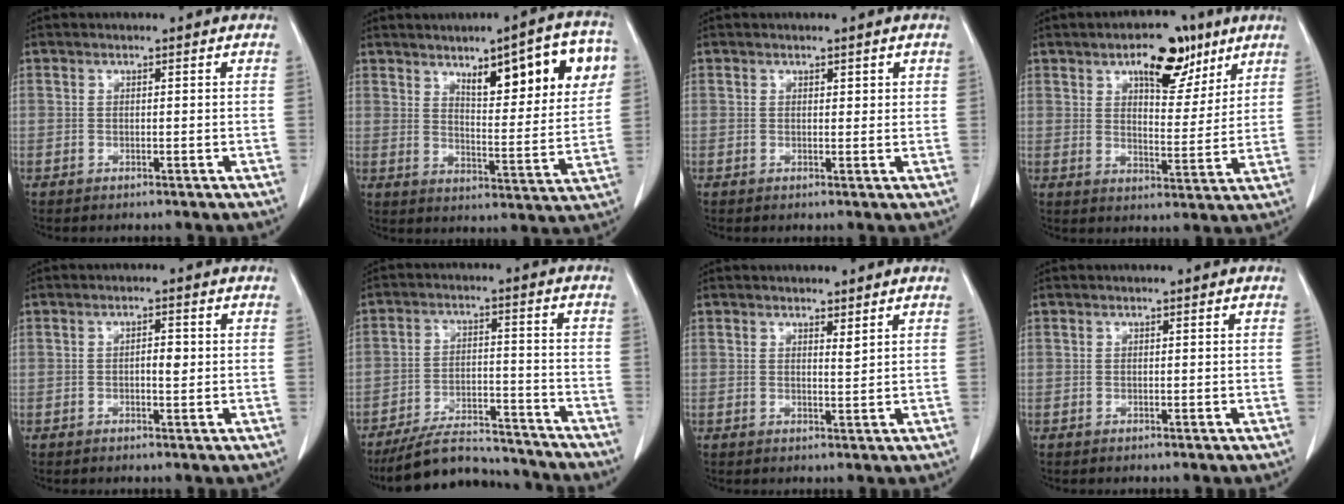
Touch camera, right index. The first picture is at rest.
{"total": 15.6, "force": [7.1, 3.8, 13.4], "torque": [-0.167, 0.009, 0.101]}
{"total": 1.3, "force": [0.7, 0.7, 0.9], "torque": [-0.007, 0.000, 0.010]}
{"total": 10.0, "force": [6.1, 4.4, 6.7], "torque": [-0.095, 0.006, 0.094]}
{"total": 2.0, "force": [-0.1, 0.7, 1.9], "torque": [-0.032, 0.003, -0.001]}
{"total": 12.7, "force": [-11.9, 3.3, 3.1], "torque": [-0.039, 0.016, -0.182]}
{"total": 1.2, "force": [1.0, 0.1, 0.7], "torque": [-0.014, -0.008, 0.018]}
{"total": 0.0}